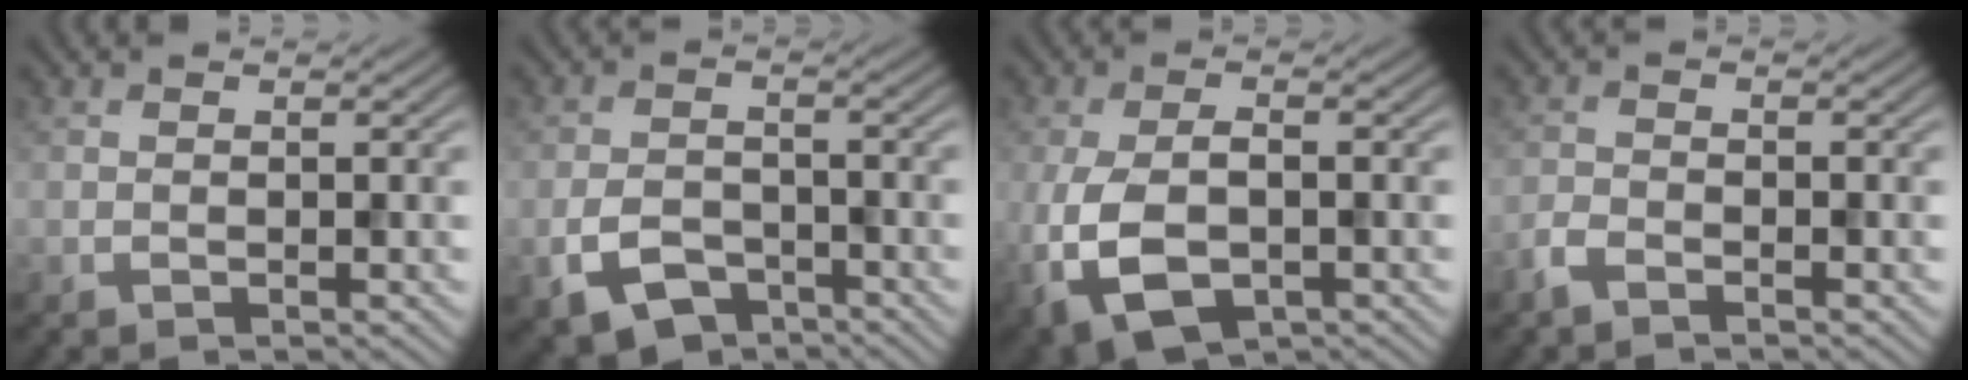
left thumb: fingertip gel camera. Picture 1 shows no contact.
{"total": 5.1, "force": [-3.1, 3.0, 2.7], "torque": [-0.059, -0.006, -0.063]}
{"total": 7.8, "force": [-2.8, 4.4, 5.8], "torque": [-0.140, -0.018, -0.055]}
{"total": 2.1, "force": [-1.7, 0.6, 1.0], "torque": [-0.028, -0.003, -0.043]}